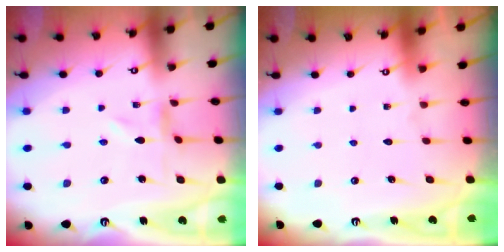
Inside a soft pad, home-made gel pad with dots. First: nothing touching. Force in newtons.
{"total": 1.8, "press": 1.8, "slide": 0.1}